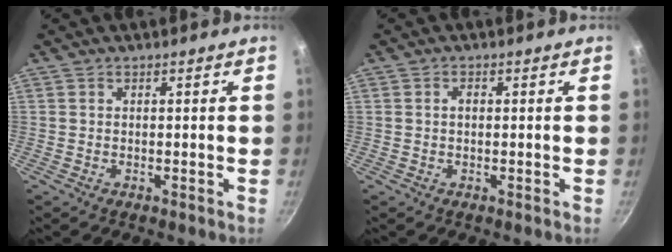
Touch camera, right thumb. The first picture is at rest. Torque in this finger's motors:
{"motor_torque": [0.25, 0.70, 0.54, -0.30, 0.00]}